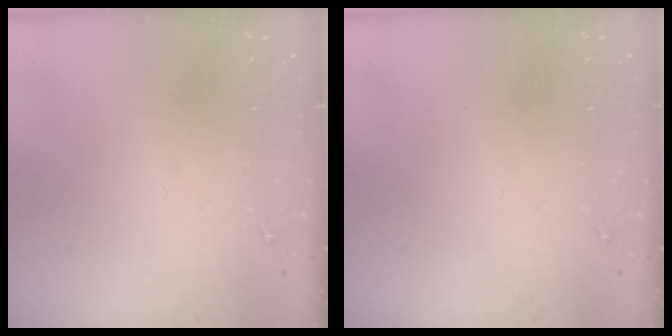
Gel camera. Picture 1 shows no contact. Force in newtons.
{"total": 0.0}